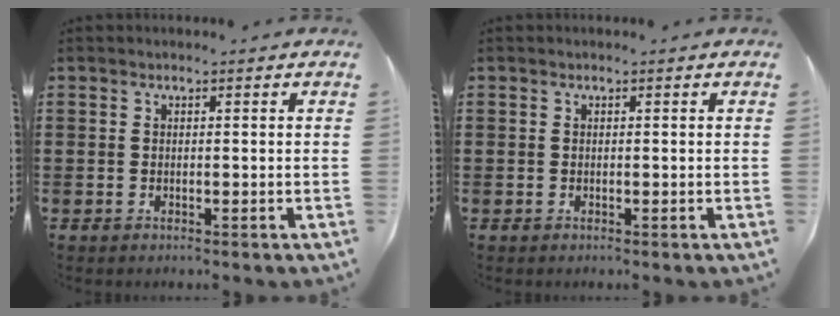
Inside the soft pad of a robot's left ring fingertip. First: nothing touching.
{"total": 0.0}